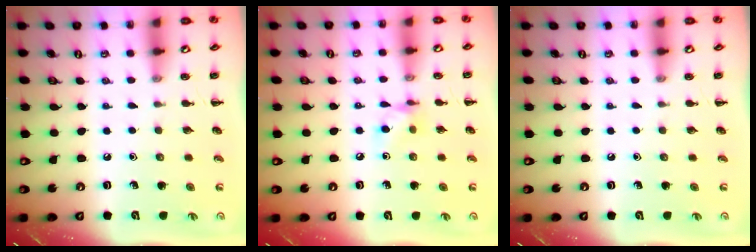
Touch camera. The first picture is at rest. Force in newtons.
{"total": 6.3, "press": 6.3, "slide": 0.6}
{"total": 0.0}